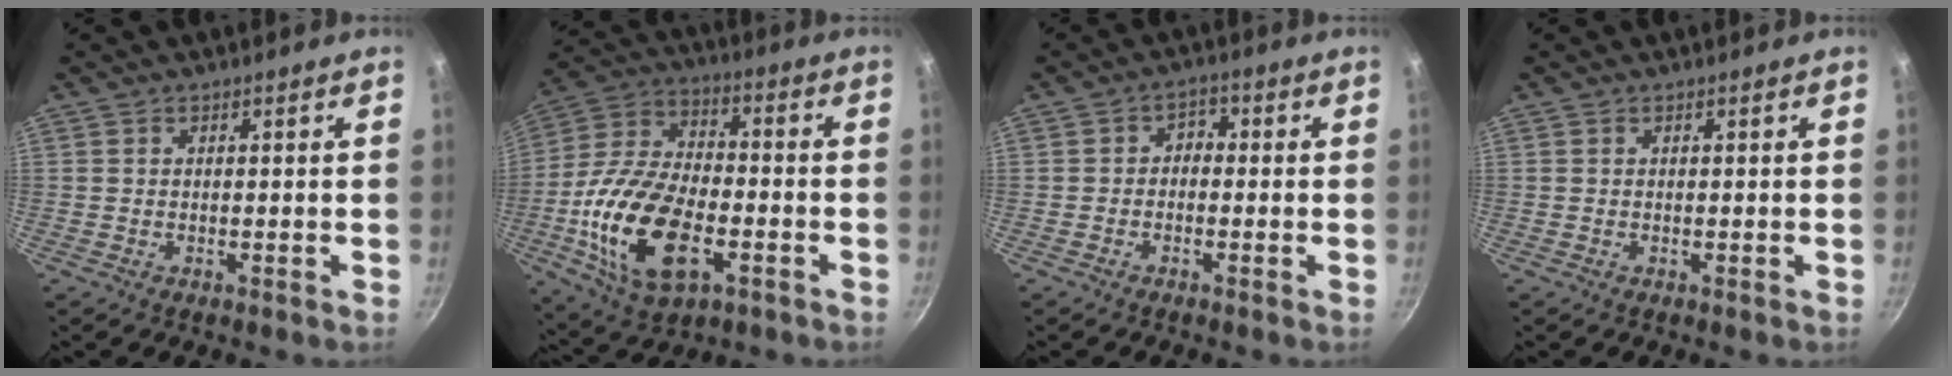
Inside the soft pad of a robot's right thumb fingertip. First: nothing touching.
{"total": 21.2, "force": [-5.9, 11.6, 16.8], "torque": [-0.321, 0.024, -0.109]}
{"total": 2.7, "force": [-0.7, 2.1, 1.5], "torque": [-0.010, 0.016, -0.019]}
{"total": 0.0}